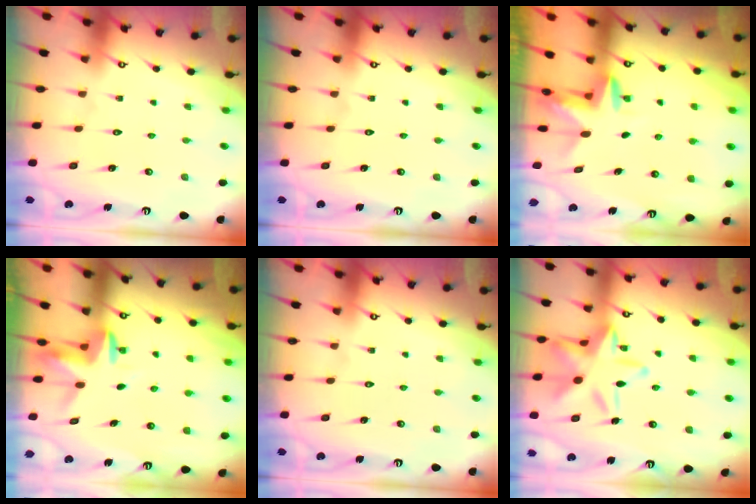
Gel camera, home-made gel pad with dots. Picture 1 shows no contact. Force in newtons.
{"total": 0.0}
{"total": 3.1, "press": 3.0, "slide": 0.3}
{"total": 3.6, "press": 3.6, "slide": 0.2}
{"total": 0.0}
{"total": 17.5, "press": 17.4, "slide": 1.1}